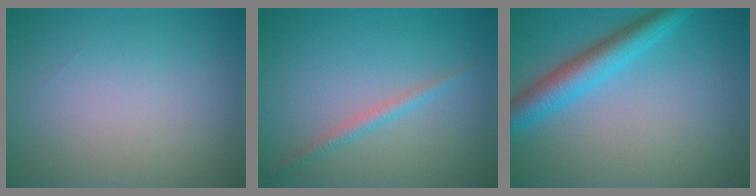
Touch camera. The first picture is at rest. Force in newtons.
{"total": 1.4, "press": 1.4, "slide": 0.1}
{"total": 4.5, "press": 4.5, "slide": 0.3}